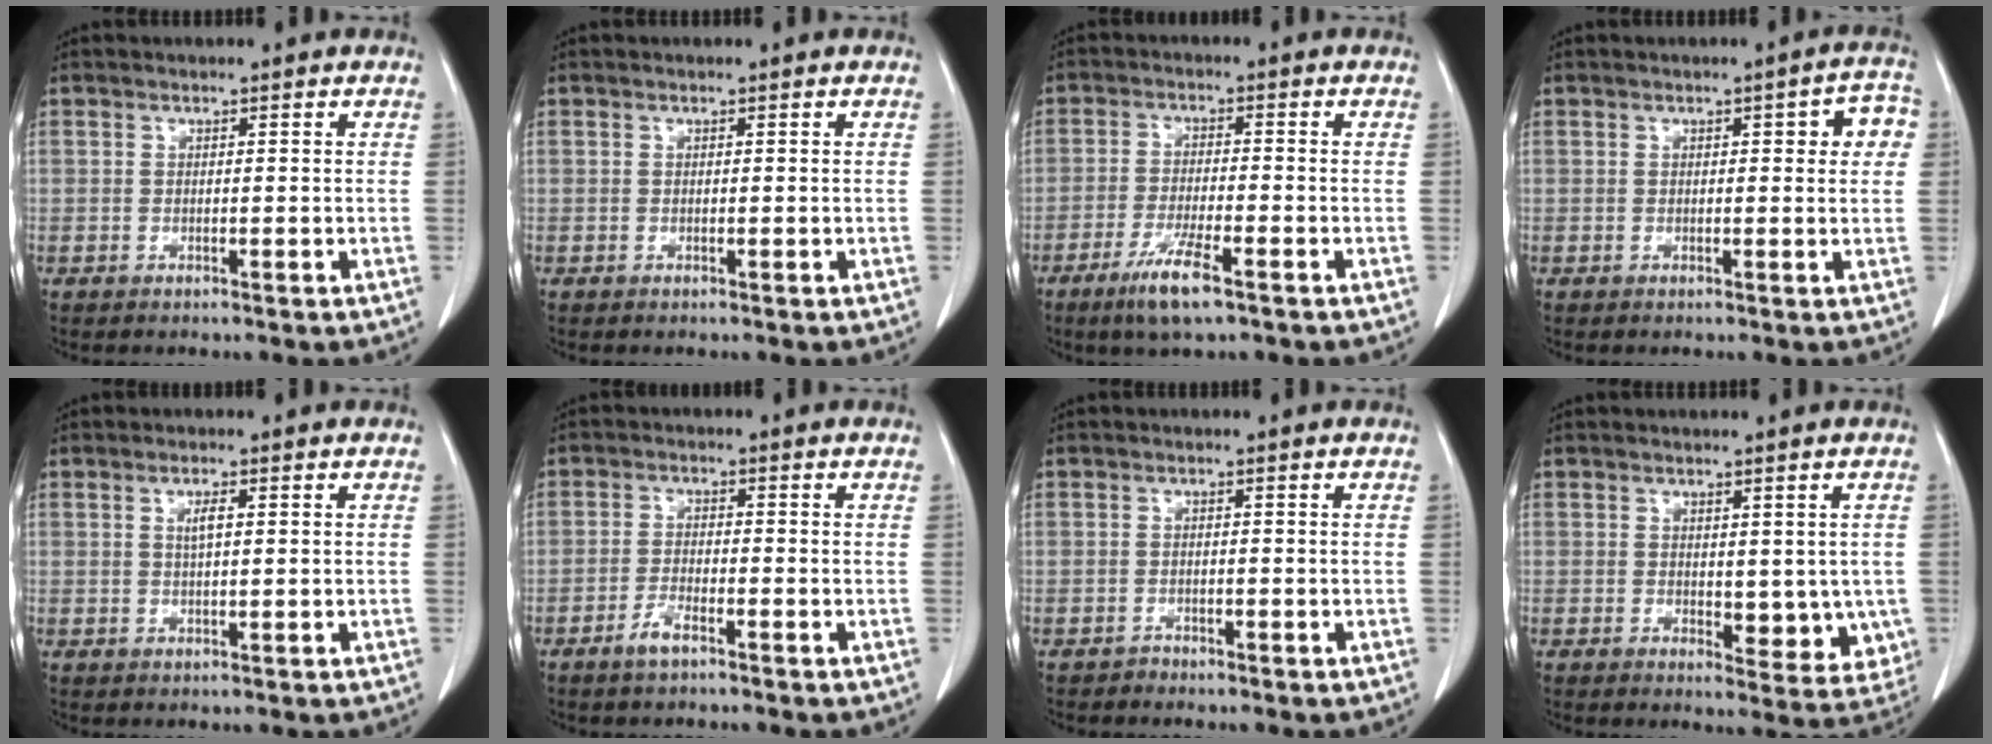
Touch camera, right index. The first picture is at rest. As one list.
[{"total": 0.0}, {"total": 6.6, "force": [-4.0, 0.5, 5.2], "torque": [-0.104, -0.013, -0.072]}, {"total": 4.6, "force": [1.0, 1.4, 4.2], "torque": [-0.043, 0.011, 0.008]}, {"total": 2.0, "force": [0.6, 0.3, 1.8], "torque": [-0.036, 0.002, 0.012]}, {"total": 2.8, "force": [-2.0, 0.6, 2.0], "torque": [-0.044, 0.001, -0.039]}, {"total": 0.8, "force": [-0.8, 0.1, -0.3], "torque": [0.005, -0.003, -0.015]}, {"total": 7.0, "force": [-0.3, 3.9, 5.9], "torque": [-0.044, -0.015, 0.003]}]